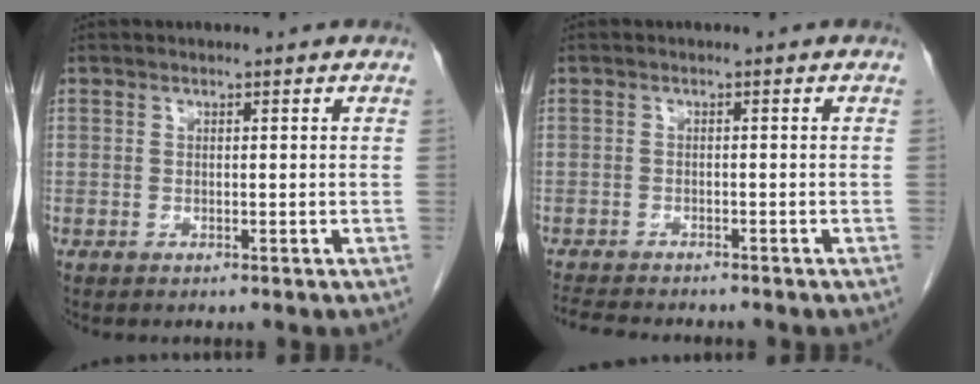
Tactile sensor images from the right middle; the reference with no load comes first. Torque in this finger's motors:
{"motor_torque": [0.11, -0.02, 0.01, 0.01]}